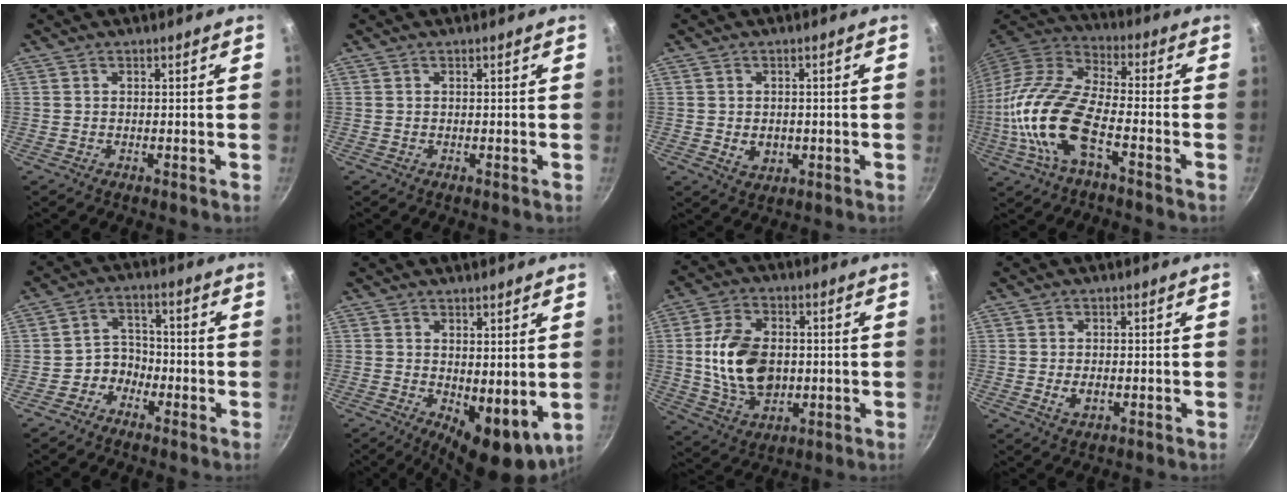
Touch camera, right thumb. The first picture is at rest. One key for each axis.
{"total": 0.0}
{"total": 3.9, "fx": -0.5, "fy": 3.1, "fz": 2.4, "tx": -0.029, "ty": -0.003, "tz": 0.000}
{"total": 18.9, "fx": -5.9, "fy": 8.1, "fz": 16.0, "tx": -0.321, "ty": 0.033, "tz": -0.131}
{"total": 4.7, "fx": -2.6, "fy": 3.7, "fz": 1.2, "tx": 0.017, "ty": 0.036, "tz": -0.052}
{"total": 8.8, "fx": 0.6, "fy": 4.3, "fz": 7.7, "tx": -0.088, "ty": -0.018, "tz": 0.020}
{"total": 14.7, "fx": 0.2, "fy": 9.9, "fz": 10.8, "tx": -0.177, "ty": 0.001, "tz": 0.009}
{"total": 3.1, "fx": -0.6, "fy": 1.9, "fz": 2.3, "tx": -0.039, "ty": 0.000, "tz": -0.008}